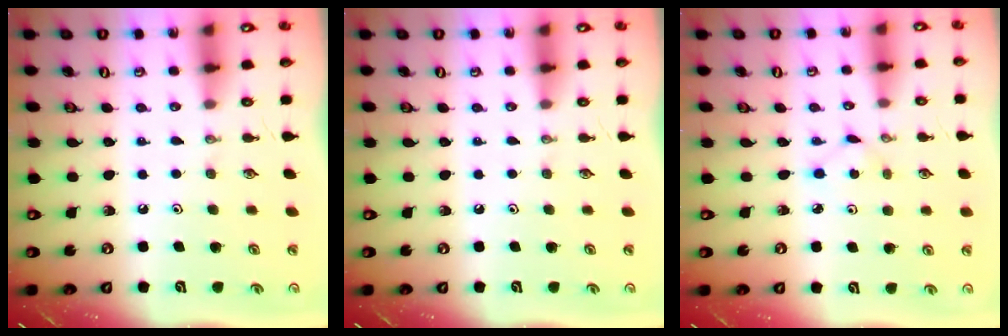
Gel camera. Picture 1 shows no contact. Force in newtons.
{"total": 0.0}
{"total": 1.3, "press": 1.3, "slide": 0.2}